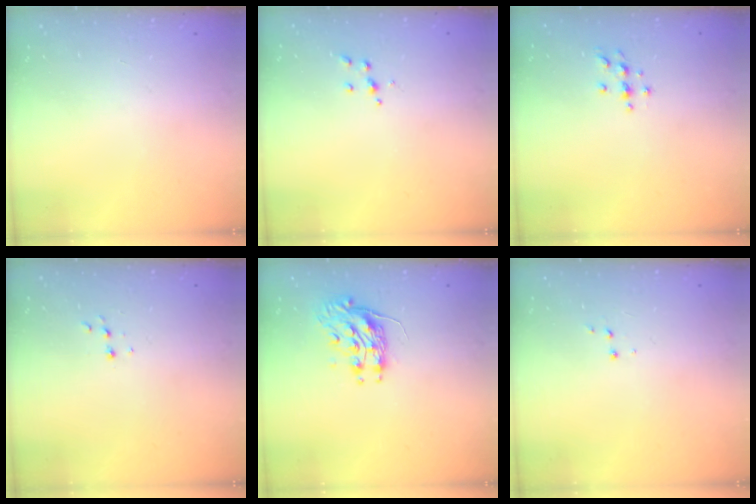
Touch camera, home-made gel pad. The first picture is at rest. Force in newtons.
{"total": 3.9, "press": 3.8, "slide": 0.4}
{"total": 3.7, "press": 3.6, "slide": 0.5}
{"total": 4.1, "press": 4.0, "slide": 0.8}
{"total": 8.8, "press": 8.8, "slide": 0.0}
{"total": 3.4, "press": 3.3, "slide": 0.6}